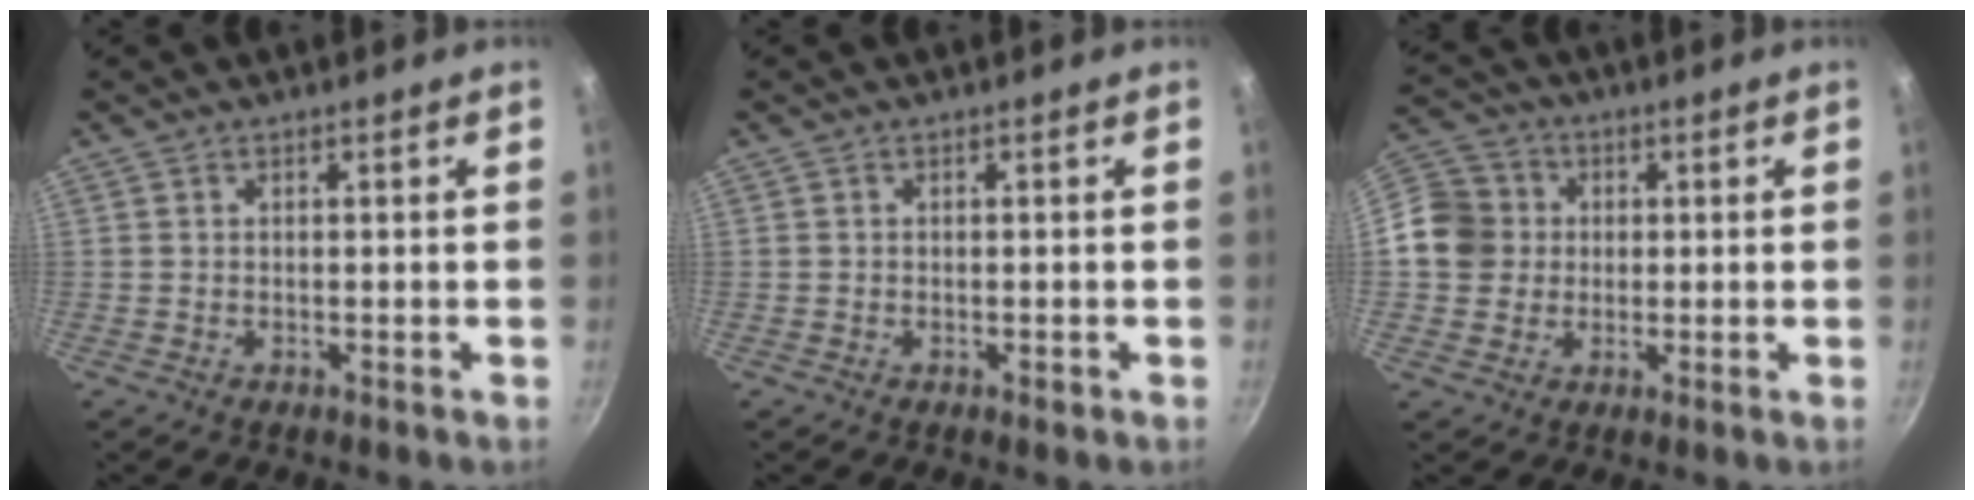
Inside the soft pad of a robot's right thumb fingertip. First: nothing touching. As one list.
[{"total": 1.1, "force": [-0.4, 0.7, 0.8], "torque": [-0.011, 0.001, -0.007]}, {"total": 10.8, "force": [0.7, 10.0, 4.0], "torque": [-0.050, 0.022, -0.003]}]